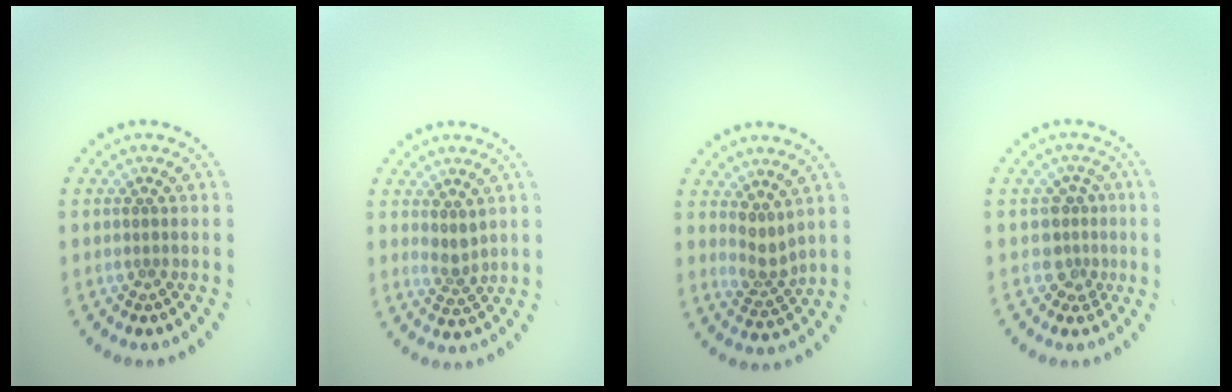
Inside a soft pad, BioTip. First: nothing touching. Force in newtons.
{"total": 1.6, "press": 1.4, "slide": 0.8}
{"total": 2.2, "press": 1.6, "slide": 1.5}
{"total": 2.3, "press": 1.8, "slide": 1.5}